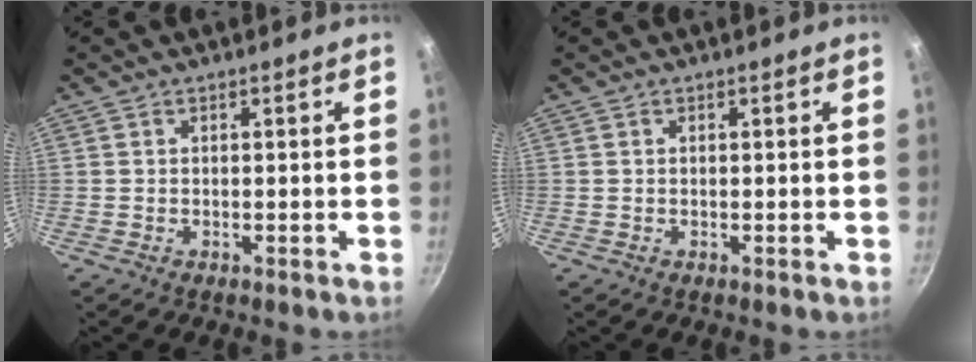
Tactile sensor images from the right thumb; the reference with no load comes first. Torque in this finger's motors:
{"motor_torque": [-0.08, 0.22, -0.33, 0.19, 0.06]}